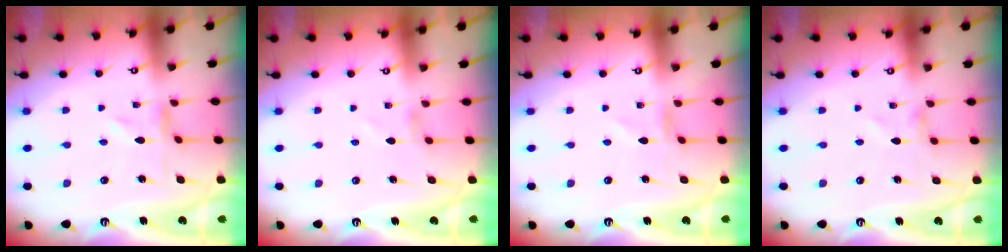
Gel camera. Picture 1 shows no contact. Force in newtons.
{"total": 0.8, "press": 0.8, "slide": 0.3}
{"total": 0.0}
{"total": 0.0}